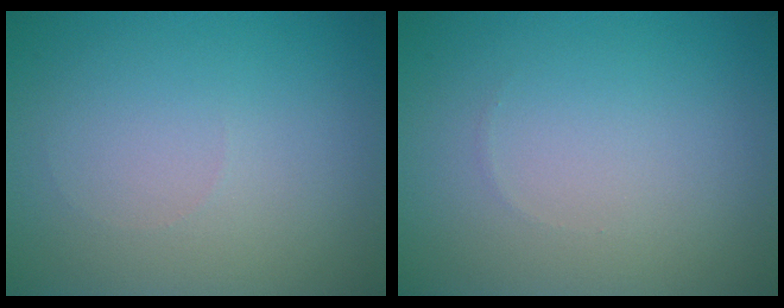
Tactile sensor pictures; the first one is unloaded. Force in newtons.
{"total": 0.0}